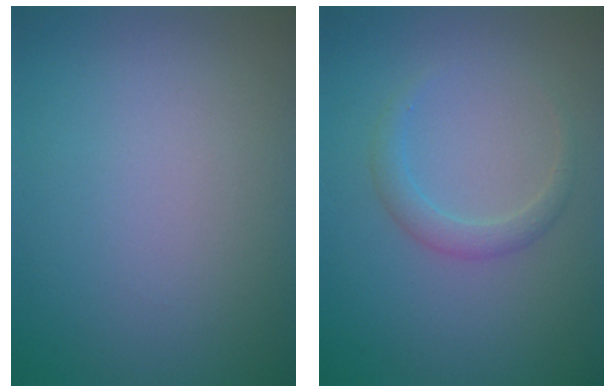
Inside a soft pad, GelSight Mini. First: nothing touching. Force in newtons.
{"total": 1.7, "press": 1.7, "slide": 0.2}